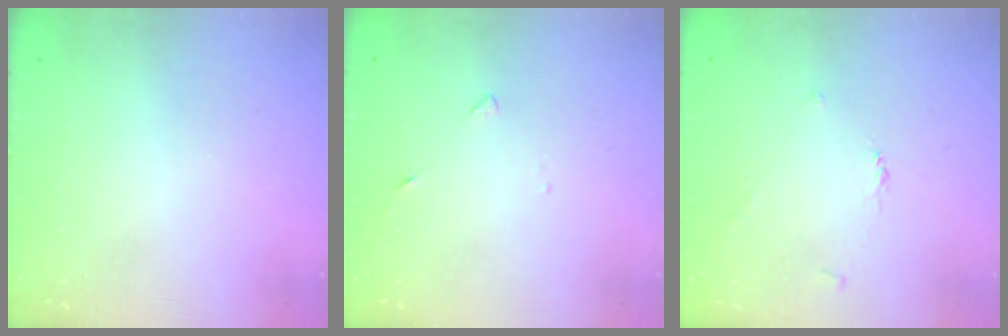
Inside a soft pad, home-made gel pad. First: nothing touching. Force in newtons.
{"total": 2.7, "press": 2.6, "slide": 0.3}
{"total": 2.5, "press": 2.5, "slide": 0.4}